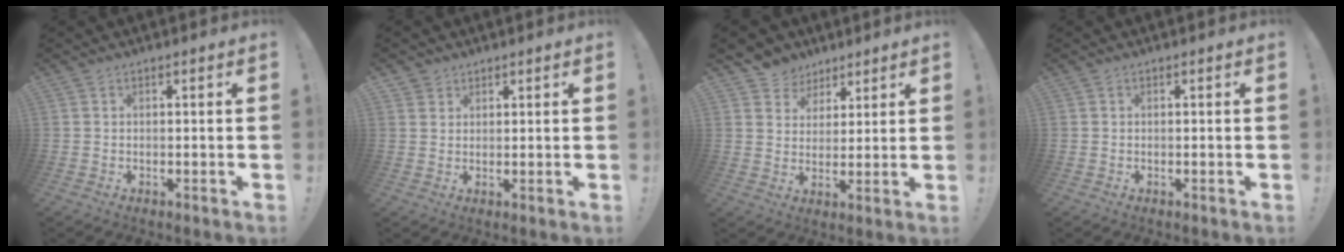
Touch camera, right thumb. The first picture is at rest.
{"total": 2.5, "force": [1.8, 1.7, -0.3], "torque": [-0.002, -0.008, 0.035]}
{"total": 6.4, "force": [3.6, 5.3, 0.2], "torque": [-0.004, -0.028, 0.073]}
{"total": 0.0}